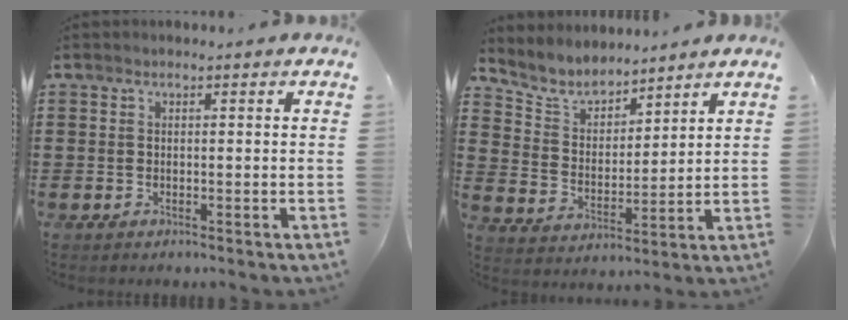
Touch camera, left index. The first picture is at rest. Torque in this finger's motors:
{"motor_torque": [-0.05, -0.11, -0.15, -0.13]}